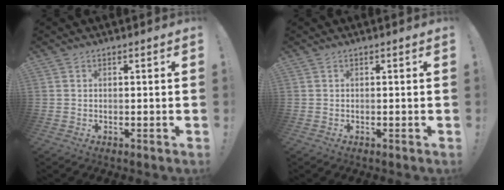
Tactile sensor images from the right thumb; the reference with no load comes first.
{"total": 0.0}